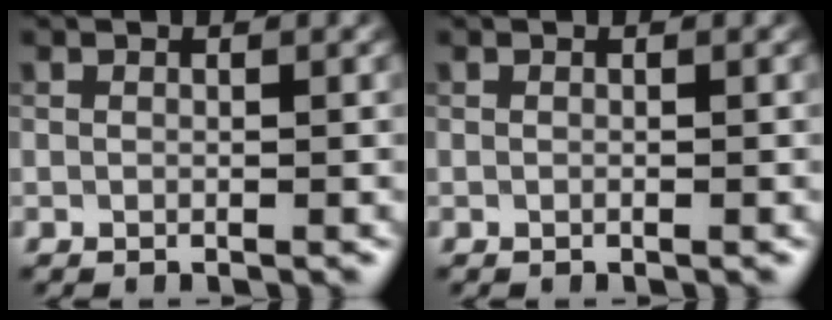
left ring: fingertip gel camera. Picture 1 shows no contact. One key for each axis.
{"total": 0.0}